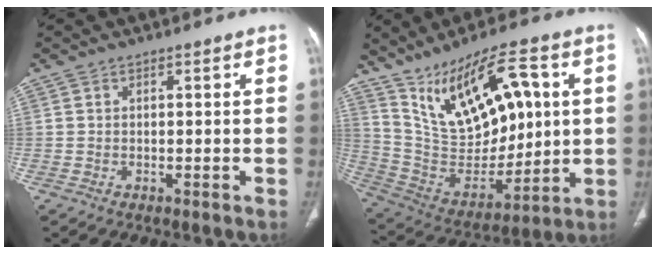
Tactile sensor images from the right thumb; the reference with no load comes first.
{"total": 22.0, "force": [7.4, 11.1, 17.5], "torque": [-0.263, -0.015, 0.151]}